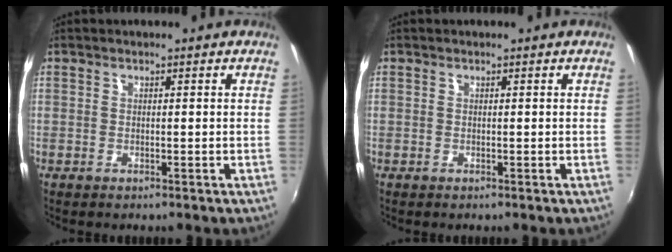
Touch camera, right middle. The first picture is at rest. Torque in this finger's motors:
{"motor_torque": [-0.02, 0.00, 0.00, 0.00]}